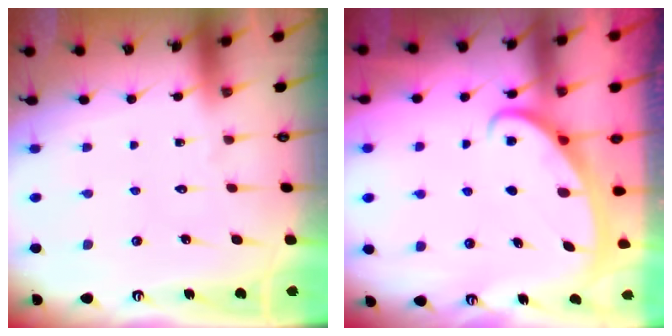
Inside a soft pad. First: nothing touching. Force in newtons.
{"total": 2.7, "press": 2.7, "slide": 0.4}